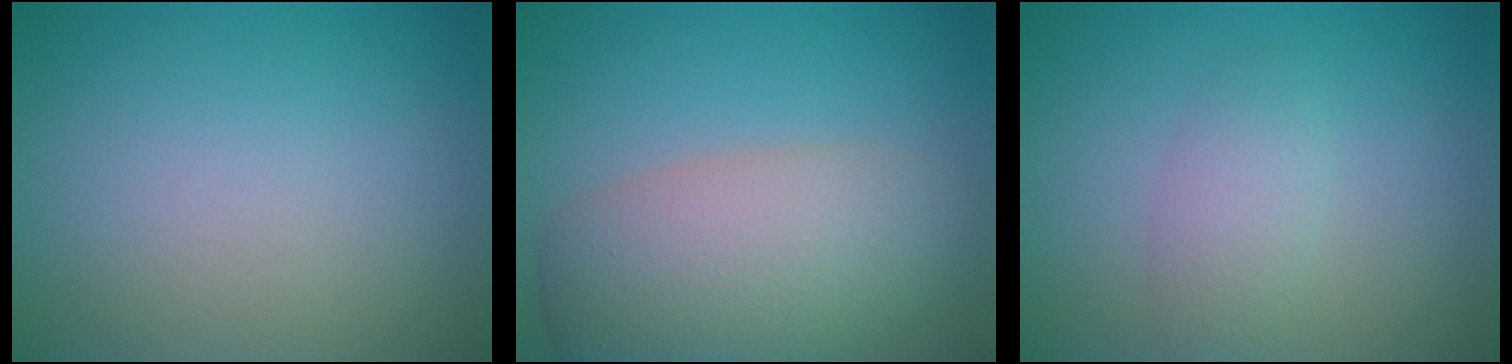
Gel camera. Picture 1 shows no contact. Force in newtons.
{"total": 7.6, "press": 7.6, "slide": 0.3}
{"total": 2.1, "press": 2.0, "slide": 0.0}